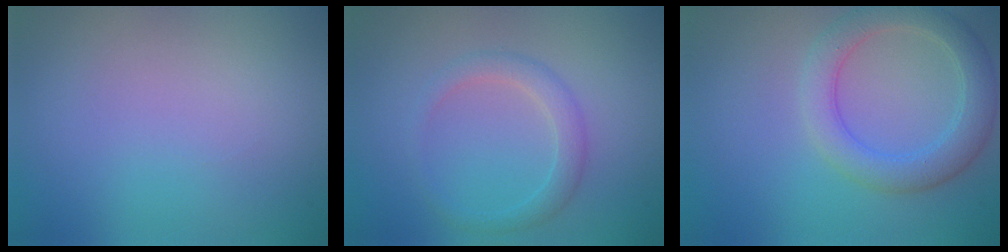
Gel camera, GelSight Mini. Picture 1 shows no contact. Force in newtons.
{"total": 2.1, "press": 2.1, "slide": 0.1}
{"total": 4.0, "press": 4.0, "slide": 0.2}